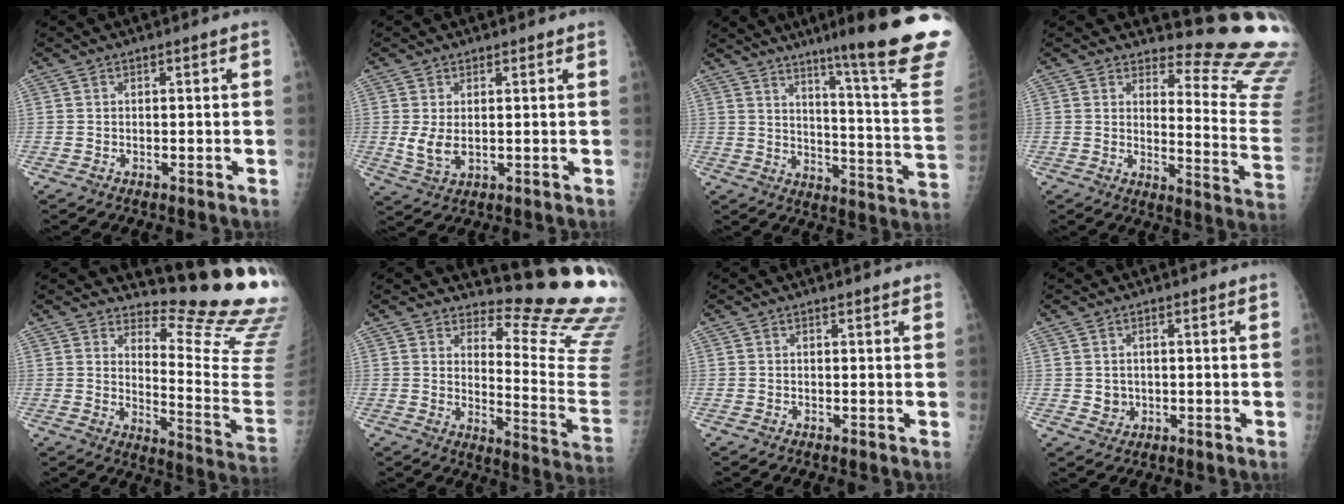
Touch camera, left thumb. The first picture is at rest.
{"total": 4.5, "force": [0.7, 3.0, 3.3], "torque": [-0.061, -0.014, 0.021]}
{"total": 23.6, "force": [16.1, 0.5, 17.3], "torque": [-0.215, -0.105, 0.219]}
{"total": 14.9, "force": [14.3, 1.2, 4.1], "torque": [-0.026, -0.195, 0.155]}
{"total": 17.5, "force": [15.8, 2.0, 7.4], "torque": [-0.070, -0.205, 0.190]}
{"total": 16.4, "force": [14.7, 2.0, 6.9], "torque": [-0.061, -0.195, 0.173]}
{"total": 0.9, "force": [0.8, 0.2, 0.2], "torque": [-0.003, -0.002, 0.012]}
{"total": 2.6, "force": [0.3, 2.4, 0.9], "torque": [-0.004, -0.002, 0.012]}